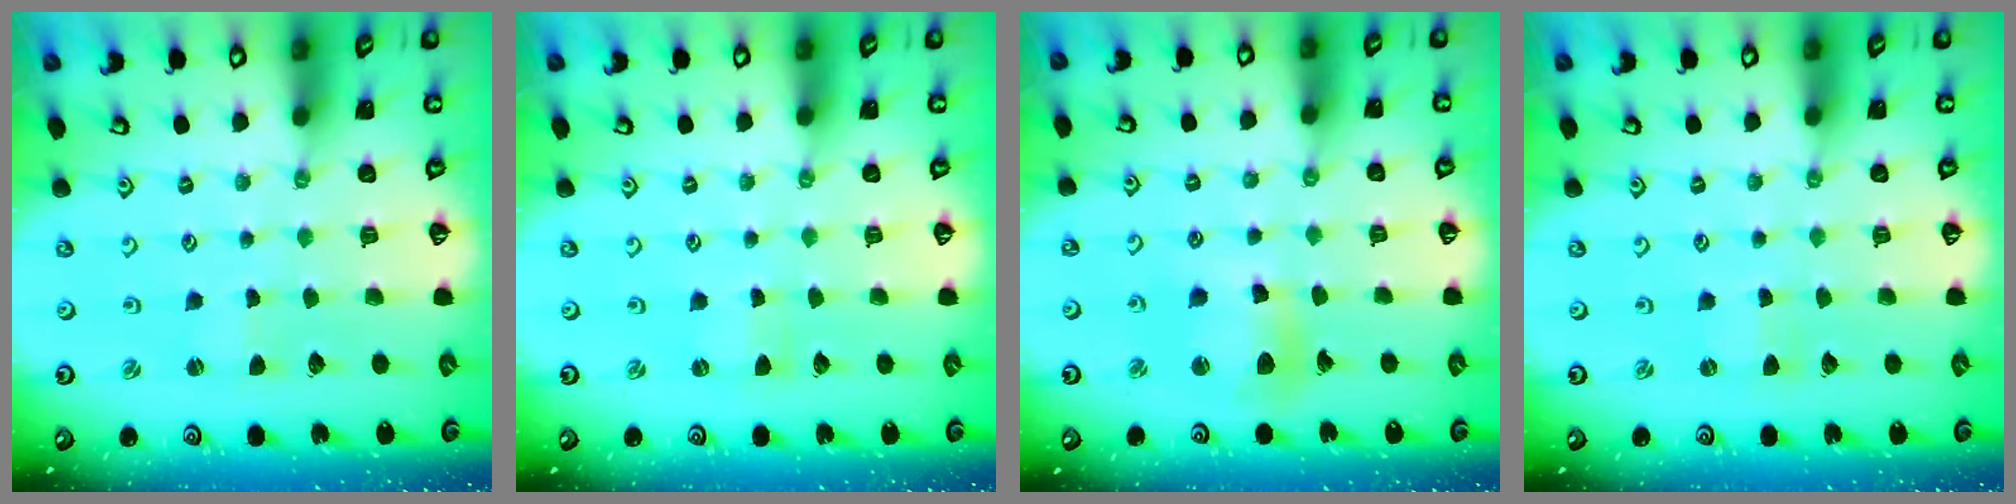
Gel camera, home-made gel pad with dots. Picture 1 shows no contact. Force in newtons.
{"total": 0.0}
{"total": 10.4, "press": 10.3, "slide": 1.5}
{"total": 0.0}